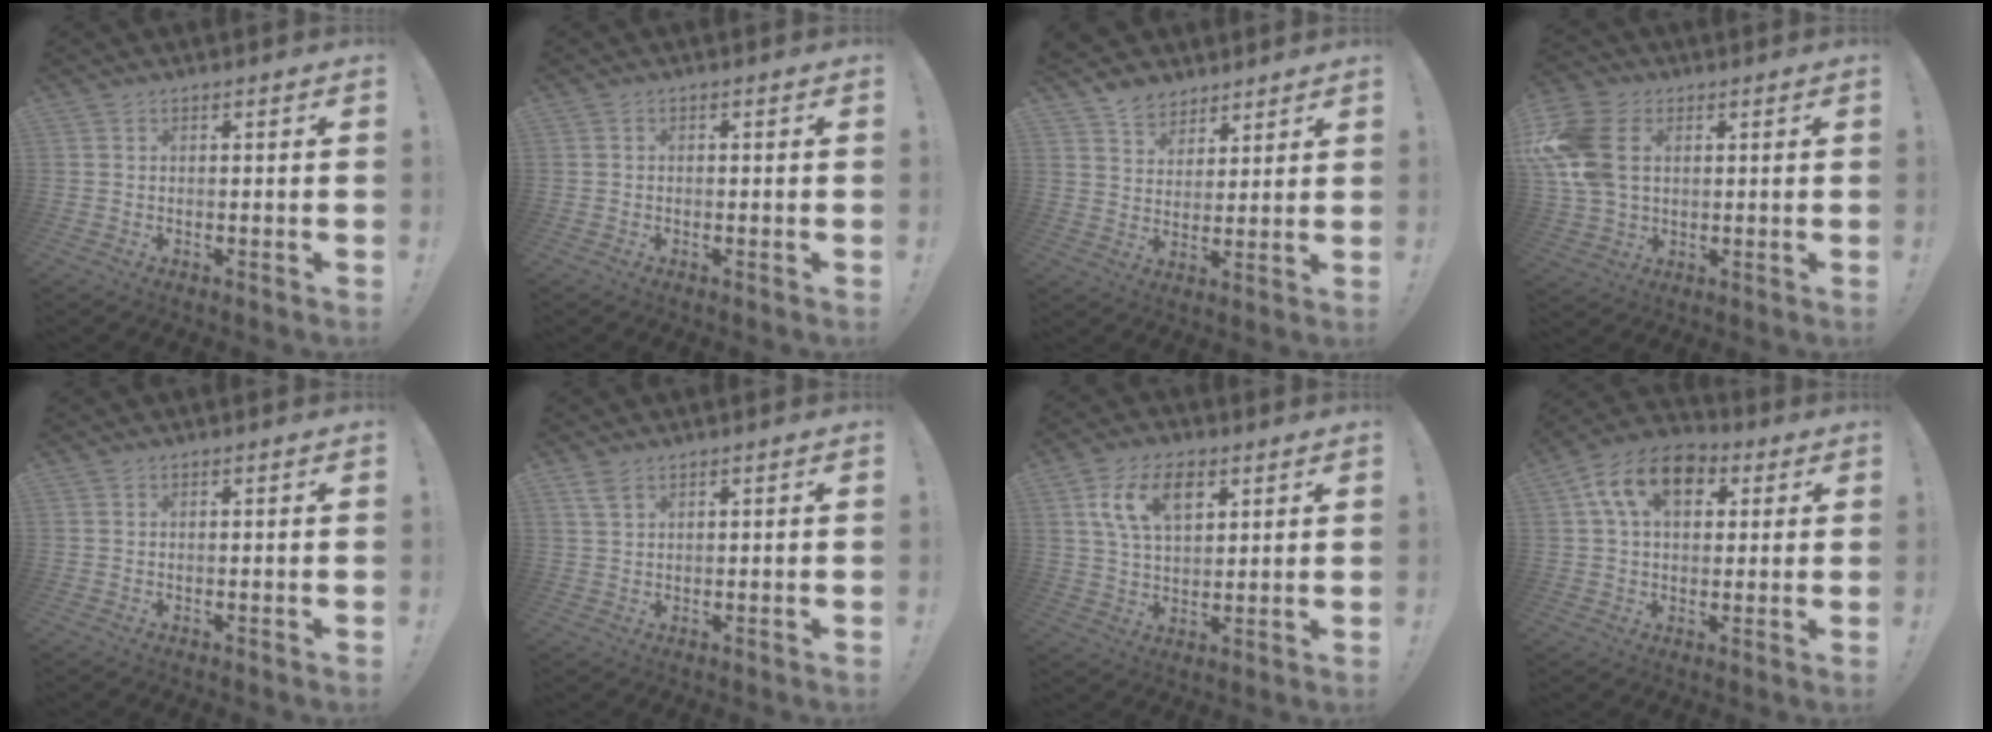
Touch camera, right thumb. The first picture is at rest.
{"total": 0.7, "force": [-0.5, 0.3, 0.2], "torque": [-0.006, 0.001, -0.008]}
{"total": 7.1, "force": [5.8, 4.0, 0.6], "torque": [-0.017, -0.041, 0.115]}
{"total": 16.1, "force": [3.6, 11.3, 10.9], "torque": [-0.229, -0.003, 0.069]}
{"total": 0.0}
{"total": 3.1, "force": [2.0, 1.3, 1.9], "torque": [-0.035, -0.007, 0.037]}
{"total": 12.2, "force": [5.6, 7.0, 8.4], "torque": [-0.138, -0.003, 0.104]}
{"total": 13.6, "force": [4.7, 9.0, 9.0], "torque": [-0.140, 0.000, 0.089]}